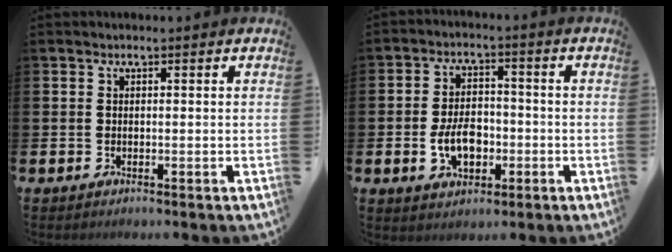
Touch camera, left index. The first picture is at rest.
{"total": 5.8, "force": [-1.5, 3.8, 4.1], "torque": [-0.063, 0.008, -0.029]}